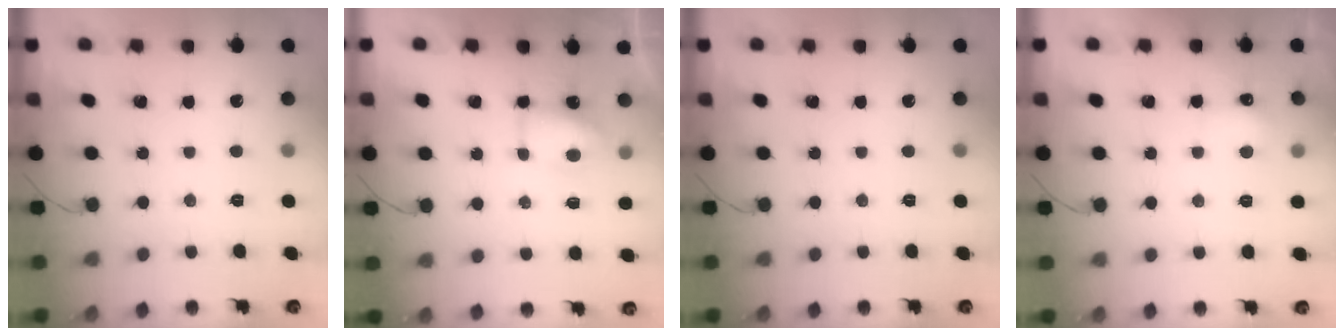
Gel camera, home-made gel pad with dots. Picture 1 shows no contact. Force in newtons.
{"total": 5.4, "press": 5.4, "slide": 0.4}
{"total": 0.0}
{"total": 4.8, "press": 4.7, "slide": 0.9}